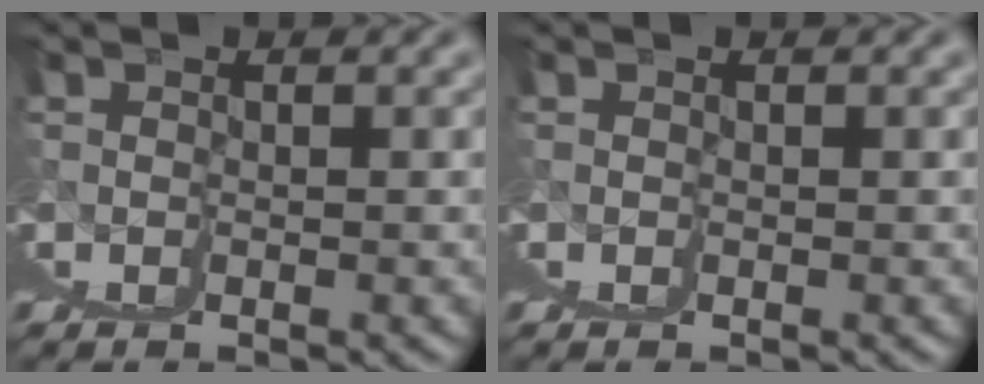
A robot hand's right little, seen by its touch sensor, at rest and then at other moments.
{"total": 0.0}